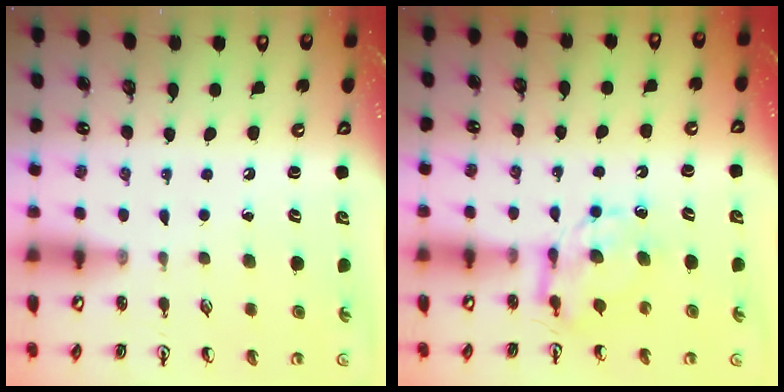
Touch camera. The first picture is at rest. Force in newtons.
{"total": 7.3, "press": 7.3, "slide": 0.5}